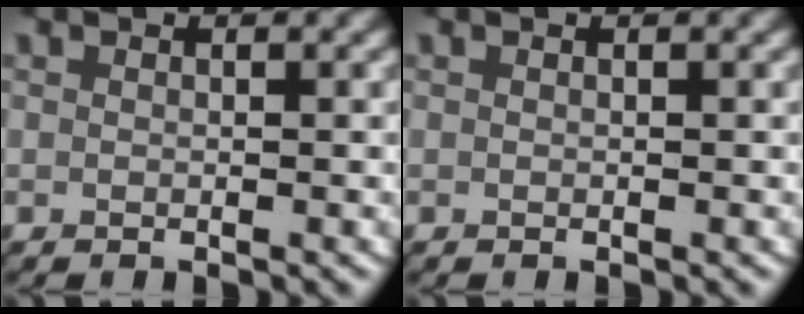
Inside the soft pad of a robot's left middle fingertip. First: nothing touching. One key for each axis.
{"total": 0.0}